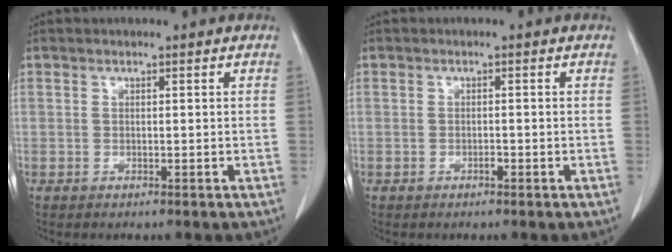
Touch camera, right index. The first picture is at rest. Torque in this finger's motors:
{"motor_torque": [0.08, -0.01, 0.05, 0.01]}